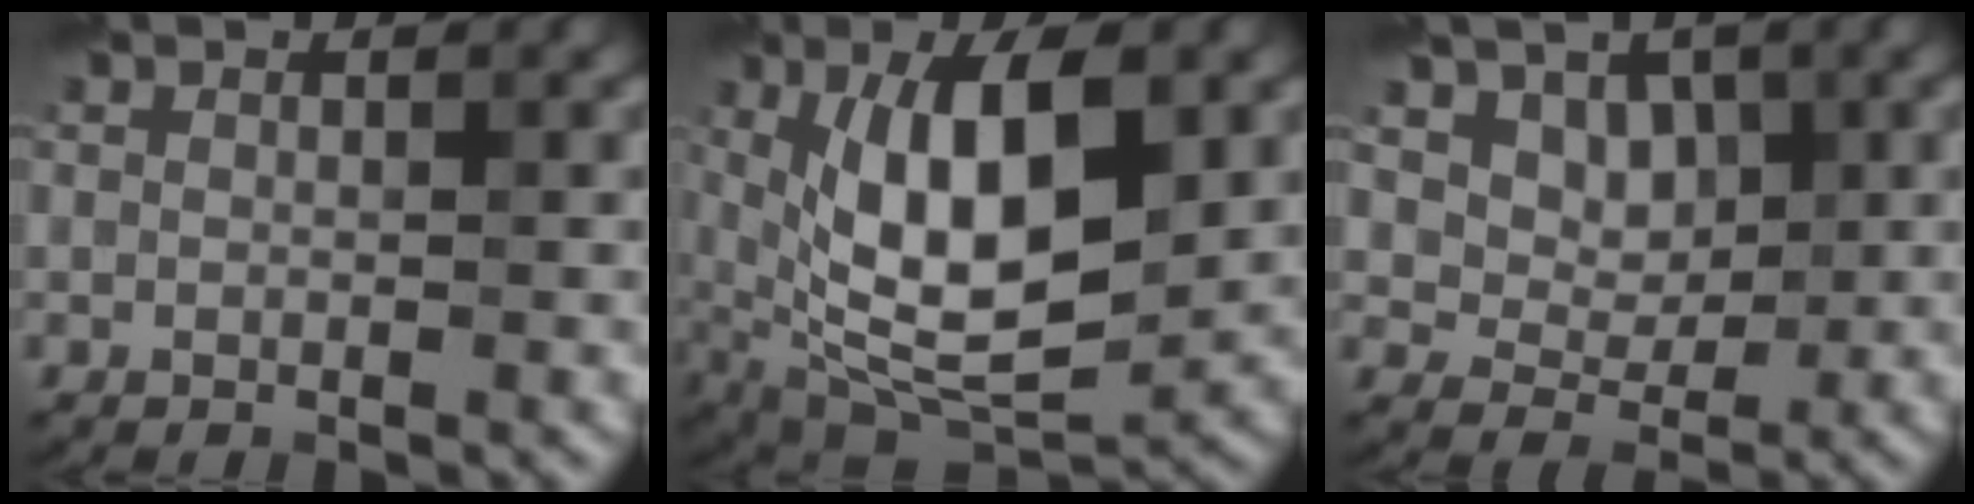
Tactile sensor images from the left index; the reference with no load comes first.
{"total": 12.1, "force": [1.7, 5.2, 10.8], "torque": [-0.175, -0.004, 0.028]}
{"total": 6.4, "force": [2.9, 4.7, 3.2], "torque": [-0.068, -0.015, 0.069]}